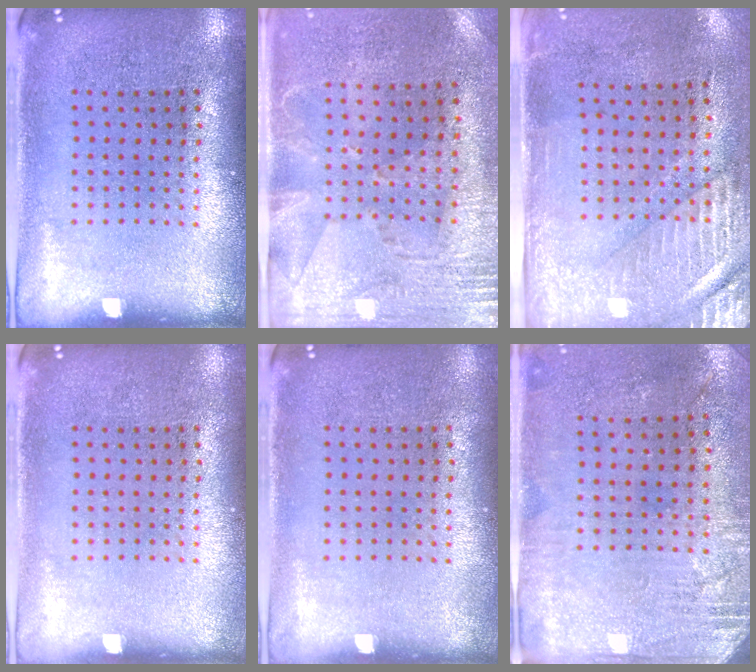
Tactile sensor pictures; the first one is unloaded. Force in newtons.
{"total": 2.8, "press": 2.3, "slide": 1.5}
{"total": 2.8, "press": 2.4, "slide": 1.4}
{"total": 0.0}
{"total": 0.0}
{"total": 2.8, "press": 2.4, "slide": 1.5}